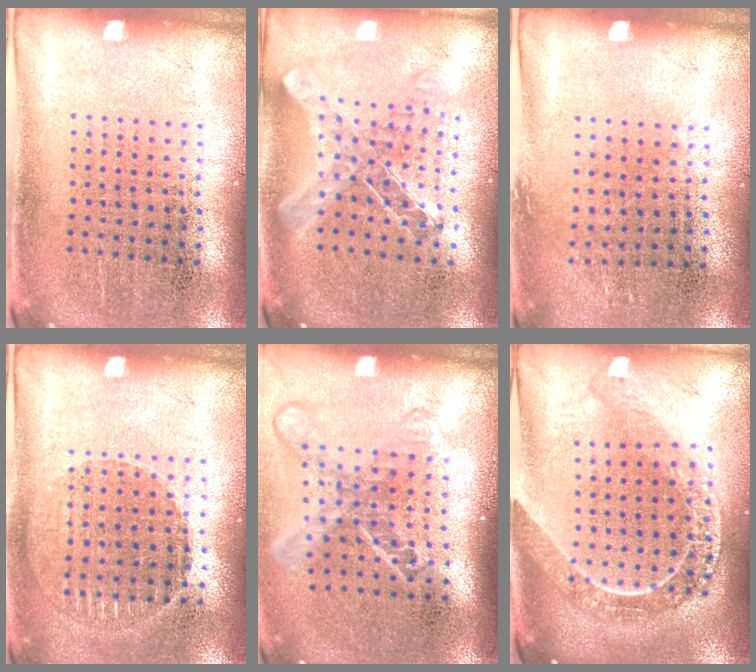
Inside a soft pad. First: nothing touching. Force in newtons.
{"total": 0.9, "press": 0.9, "slide": 0.1}
{"total": 0.8, "press": 0.7, "slide": 0.5}
{"total": 1.0, "press": 1.0, "slide": 0.1}
{"total": 1.8, "press": 1.3, "slide": 1.2}
{"total": 2.3, "press": 1.9, "slide": 1.2}